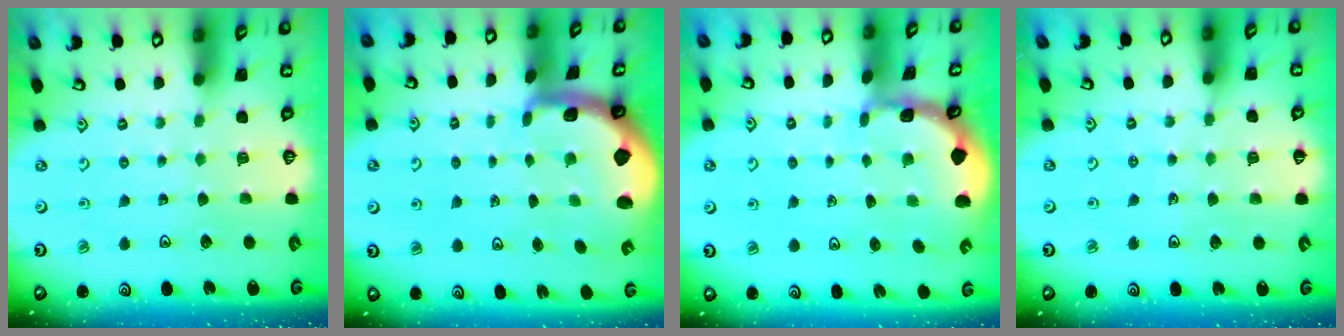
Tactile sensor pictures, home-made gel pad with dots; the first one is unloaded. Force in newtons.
{"total": 1.9, "press": 1.9, "slide": 0.4}
{"total": 1.3, "press": 1.2, "slide": 0.1}
{"total": 3.8, "press": 3.3, "slide": 1.9}